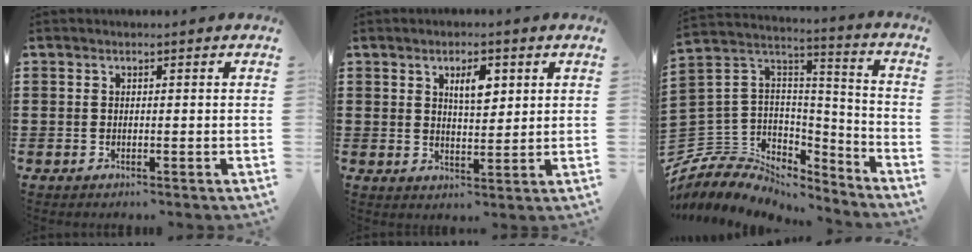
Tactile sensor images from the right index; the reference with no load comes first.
{"total": 4.4, "force": [1.9, 1.6, 3.6], "torque": [-0.061, 0.001, 0.027]}
{"total": 7.0, "force": [-4.6, 5.3, 0.5], "torque": [-0.052, -0.015, -0.092]}